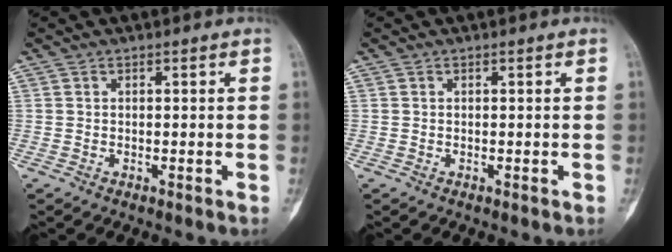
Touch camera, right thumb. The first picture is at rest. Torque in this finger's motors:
{"motor_torque": [0.11, 0.00, 0.12, 0.04, -0.03]}